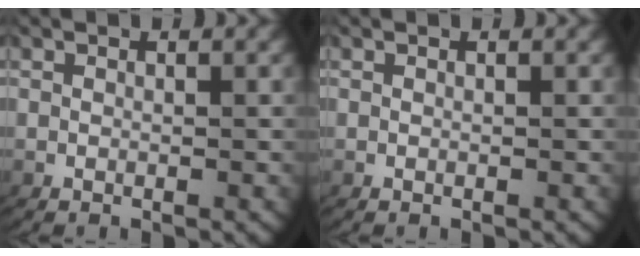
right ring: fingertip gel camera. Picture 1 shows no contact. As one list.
[{"total": 0.0}]